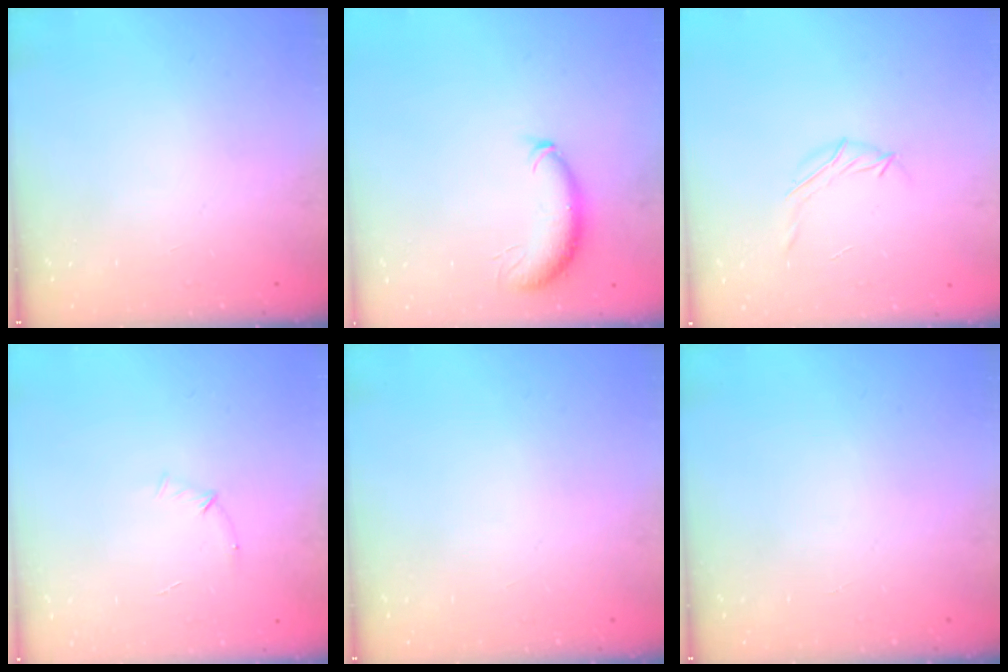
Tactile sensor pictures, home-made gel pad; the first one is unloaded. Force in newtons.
{"total": 8.7, "press": 8.6, "slide": 1.2}
{"total": 4.5, "press": 4.4, "slide": 0.9}
{"total": 4.9, "press": 4.7, "slide": 1.2}
{"total": 0.0}
{"total": 0.0}